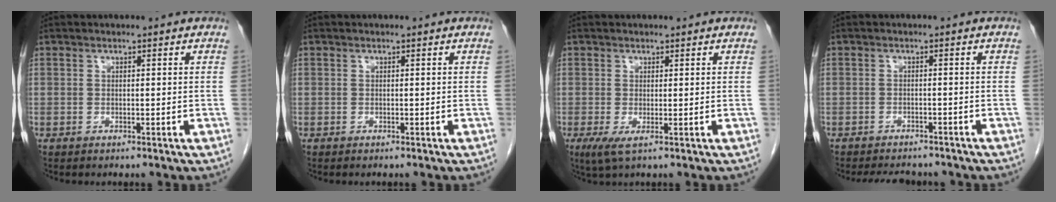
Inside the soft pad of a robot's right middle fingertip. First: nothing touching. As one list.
[{"total": 0.0}, {"total": 2.2, "force": [-0.5, 0.4, 2.2], "torque": [-0.045, -0.009, -0.002]}, {"total": 6.3, "force": [-5.7, 2.0, 1.8], "torque": [-0.026, -0.004, -0.074]}]